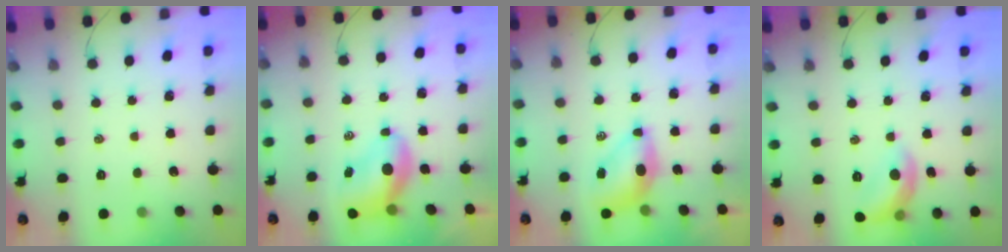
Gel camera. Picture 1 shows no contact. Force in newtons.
{"total": 7.7, "press": 7.4, "slide": 2.1}
{"total": 6.6, "press": 6.5, "slide": 1.3}
{"total": 9.5, "press": 9.4, "slide": 1.1}